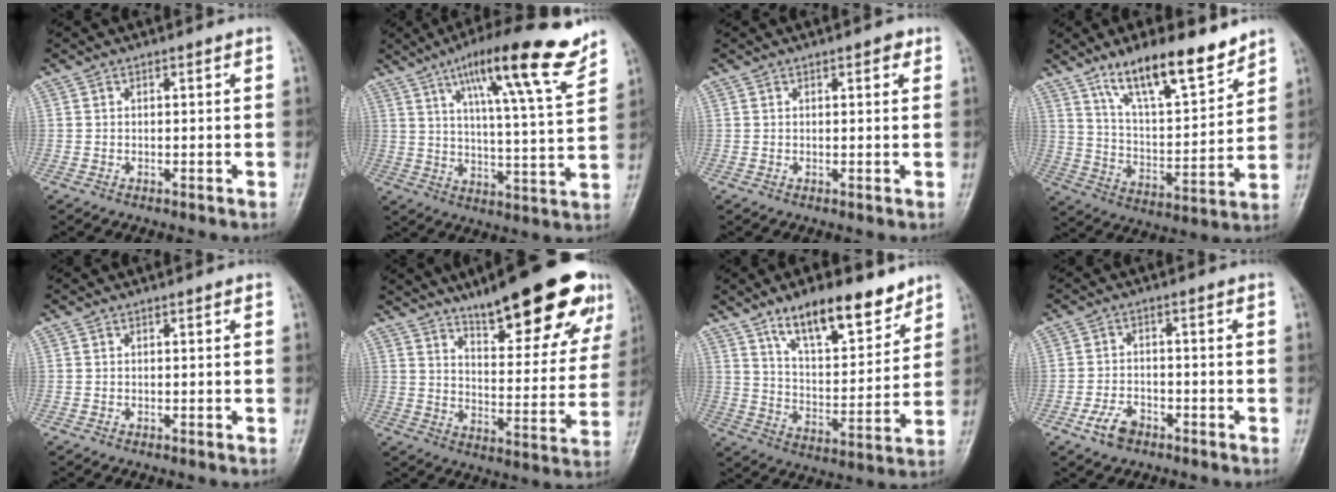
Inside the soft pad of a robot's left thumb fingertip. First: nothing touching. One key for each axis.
{"total": 18.0, "fx": 11.6, "fy": 2.4, "fz": 13.6, "tx": -0.191, "ty": -0.050, "tz": 0.178}
{"total": 1.8, "fx": 1.0, "fy": 0.8, "fz": 1.3, "tx": -0.011, "ty": -0.001, "tz": 0.010}
{"total": 16.1, "fx": 11.5, "fy": 4.7, "fz": 10.2, "tx": -0.144, "ty": -0.067, "tz": 0.206}
{"total": 0.0}
{"total": 22.5, "fx": 14.8, "fy": 6.1, "fz": 15.8, "tx": -0.180, "ty": -0.061, "tz": 0.214}
{"total": 15.5, "fx": 10.6, "fy": 5.9, "fz": 9.6, "tx": -0.117, "ty": -0.063, "tz": 0.181}
{"total": 4.7, "fx": -2.8, "fy": 2.8, "fz": 2.5, "tx": -0.045, "ty": 0.017, "tz": -0.051}